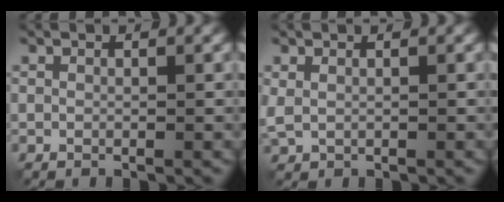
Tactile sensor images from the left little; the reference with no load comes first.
{"total": 1.4, "force": [0.6, 0.8, 1.0], "torque": [-0.028, 0.004, 0.019]}